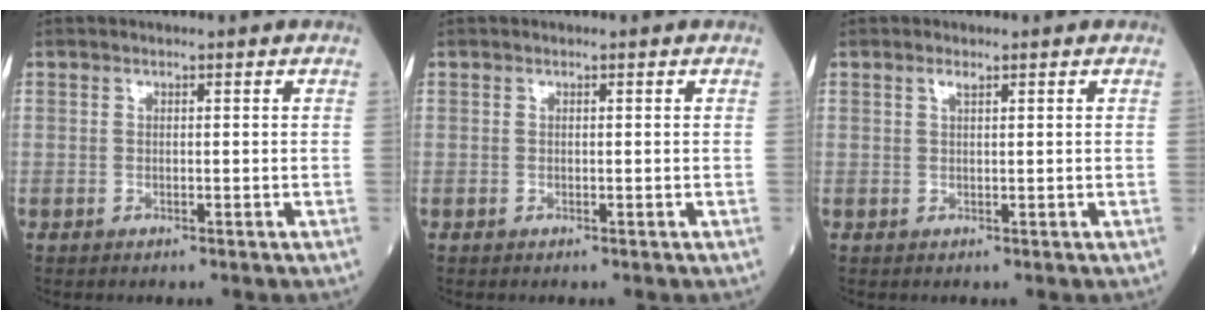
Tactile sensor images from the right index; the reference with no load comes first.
{"total": 0.0}
{"total": 0.8, "force": [0.5, 0.1, 0.6], "torque": [-0.016, 0.005, 0.011]}